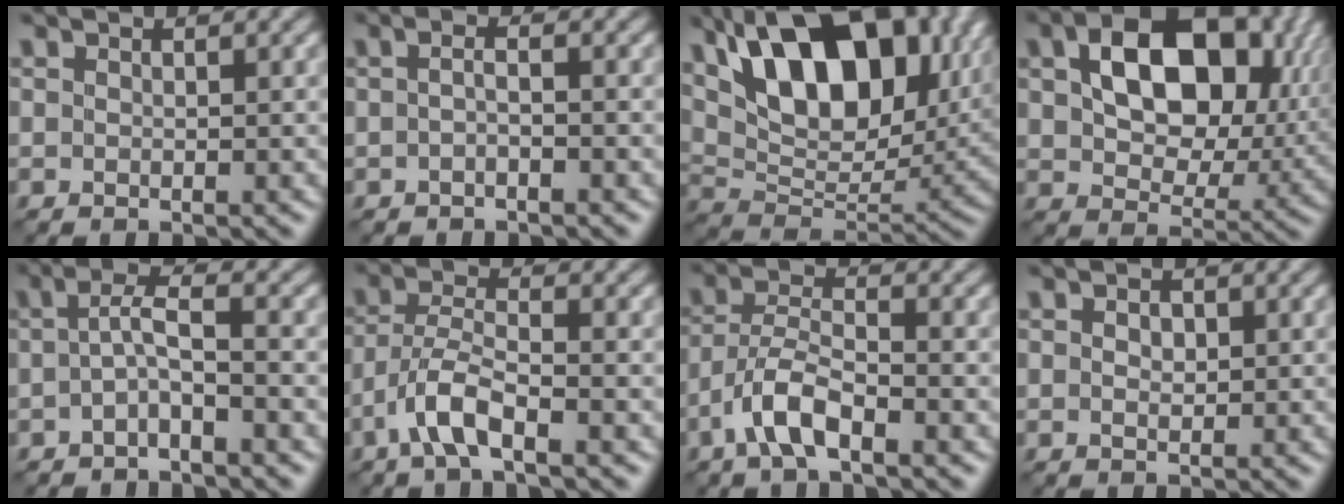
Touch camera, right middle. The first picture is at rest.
{"total": 1.2, "force": [-0.5, 0.2, 1.1], "torque": [-0.021, -0.002, -0.010]}
{"total": 15.0, "force": [7.1, 8.0, 10.6], "torque": [-0.173, 0.016, 0.120]}
{"total": 13.9, "force": [3.6, 8.7, 10.2], "torque": [-0.157, 0.008, 0.067]}
{"total": 2.4, "force": [-0.6, 0.5, 2.3], "torque": [-0.046, 0.006, -0.016]}
{"total": 4.1, "force": [-2.4, 1.0, 3.2], "torque": [-0.070, 0.007, -0.055]}
{"total": 4.3, "force": [-2.4, 1.4, 3.2], "torque": [-0.067, 0.008, -0.055]}
{"total": 1.1, "force": [0.2, 0.7, 0.8], "torque": [-0.013, 0.000, 0.002]}